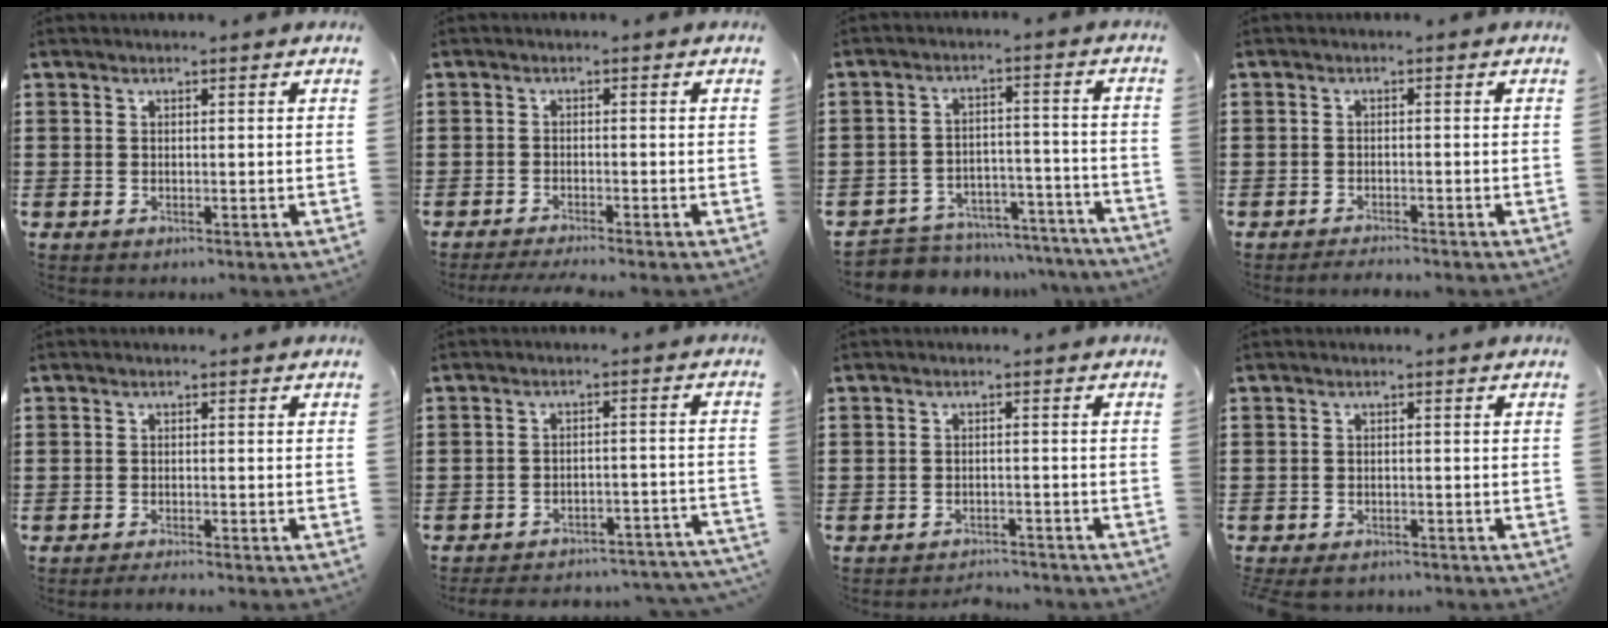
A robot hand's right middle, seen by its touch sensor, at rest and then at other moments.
{"total": 1.6, "force": [-1.5, -0.2, 0.6], "torque": [-0.011, -0.003, -0.026]}
{"total": 5.6, "force": [-5.5, 1.1, 0.3], "torque": [-0.005, 0.019, -0.110]}
{"total": 1.6, "force": [-1.6, -0.1, 0.0], "torque": [-0.004, 0.001, -0.033]}
{"total": 1.0, "force": [-1.0, -0.1, 0.1], "torque": [-0.006, -0.003, -0.018]}
{"total": 4.3, "force": [-4.1, 0.3, 1.2], "torque": [-0.023, -0.001, -0.084]}
{"total": 2.1, "force": [-2.1, 0.1, 0.0], "torque": [-0.009, -0.002, -0.045]}
{"total": 1.5, "force": [-1.4, 0.3, 0.3], "torque": [-0.010, 0.000, -0.028]}